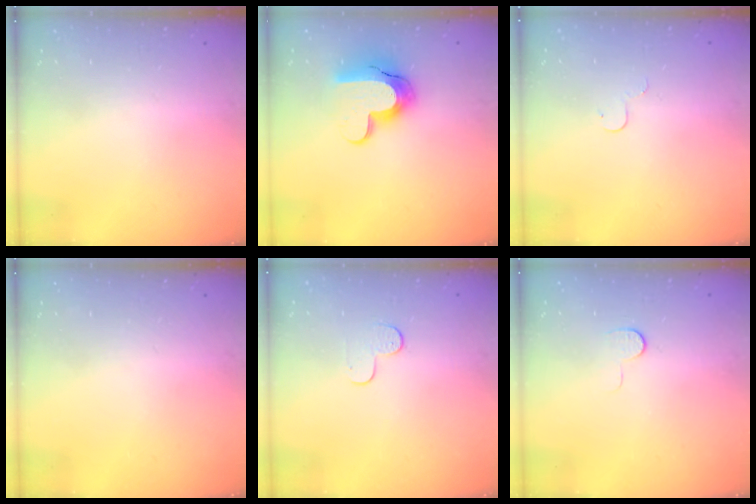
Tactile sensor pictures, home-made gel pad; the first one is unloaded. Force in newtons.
{"total": 12.8, "press": 12.8, "slide": 0.9}
{"total": 3.6, "press": 3.6, "slide": 0.4}
{"total": 0.0}
{"total": 4.8, "press": 4.8, "slide": 0.5}
{"total": 5.0, "press": 5.0, "slide": 0.5}